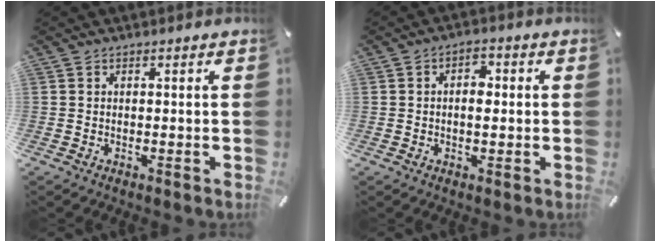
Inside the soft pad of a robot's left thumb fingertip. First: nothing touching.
{"total": 4.3, "force": [0.0, 2.7, 3.4], "torque": [-0.041, 0.002, -0.008]}